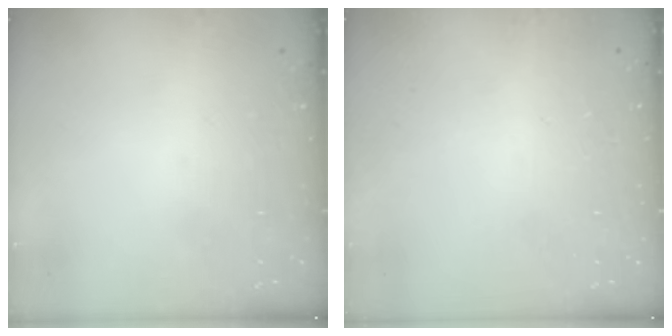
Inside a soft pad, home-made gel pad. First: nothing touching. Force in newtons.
{"total": 2.6, "press": 2.6, "slide": 0.2}